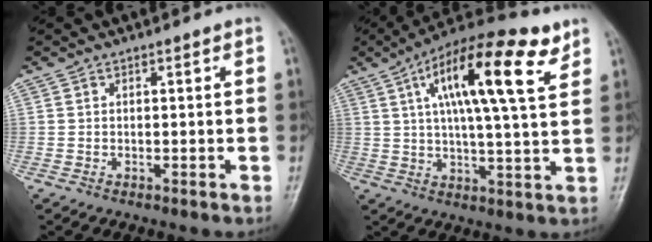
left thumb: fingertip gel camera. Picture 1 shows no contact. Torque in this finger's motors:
{"motor_torque": [0.55, 0.69, 1.83, -0.94, 0.33]}